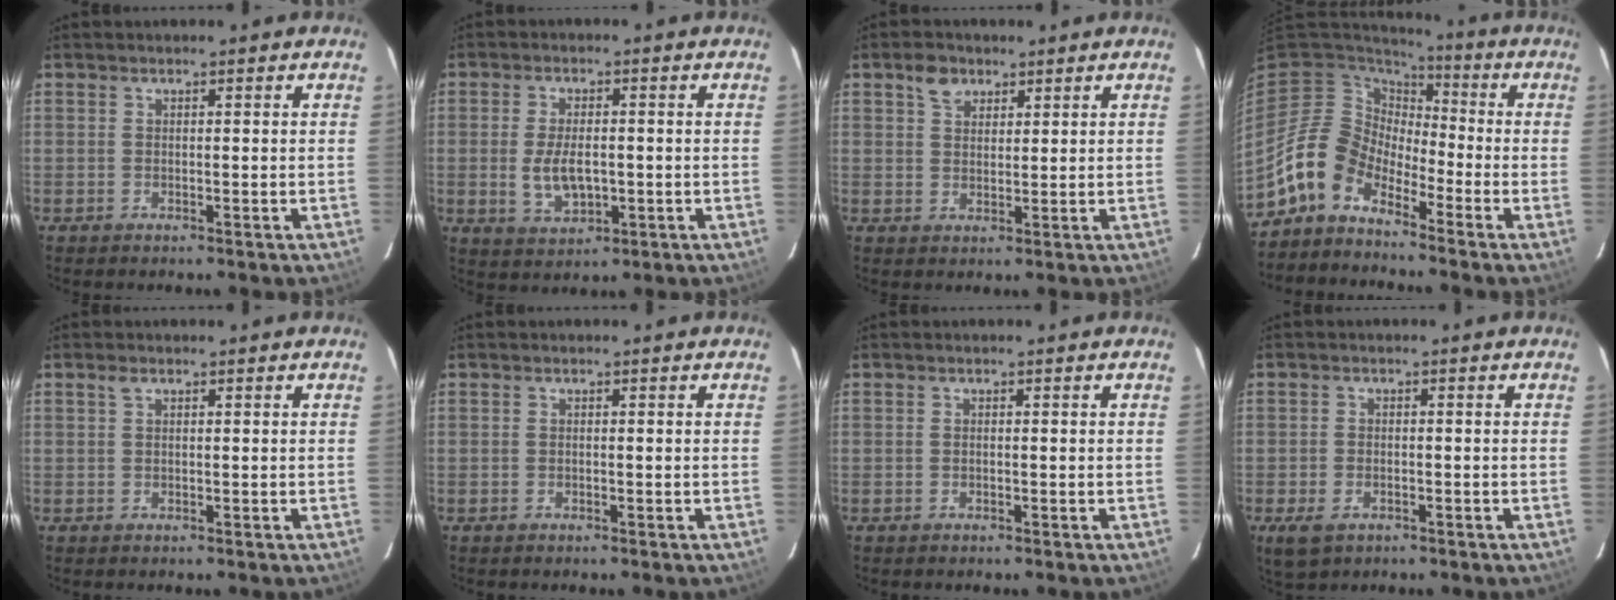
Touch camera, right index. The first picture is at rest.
{"total": 6.8, "force": [-0.8, 3.6, 5.7], "torque": [-0.117, -0.007, -0.007]}
{"total": 3.9, "force": [2.4, 2.7, 1.6], "torque": [-0.023, 0.011, 0.044]}
{"total": 9.7, "force": [-7.5, 5.5, 2.6], "torque": [-0.057, 0.021, -0.155]}
{"total": 0.9, "force": [0.6, 0.5, 0.5], "torque": [-0.010, 0.003, 0.010]}
{"total": 0.0}
{"total": 0.0}
{"total": 4.5, "force": [-2.3, 2.9, 2.6], "torque": [-0.059, -0.012, -0.040]}